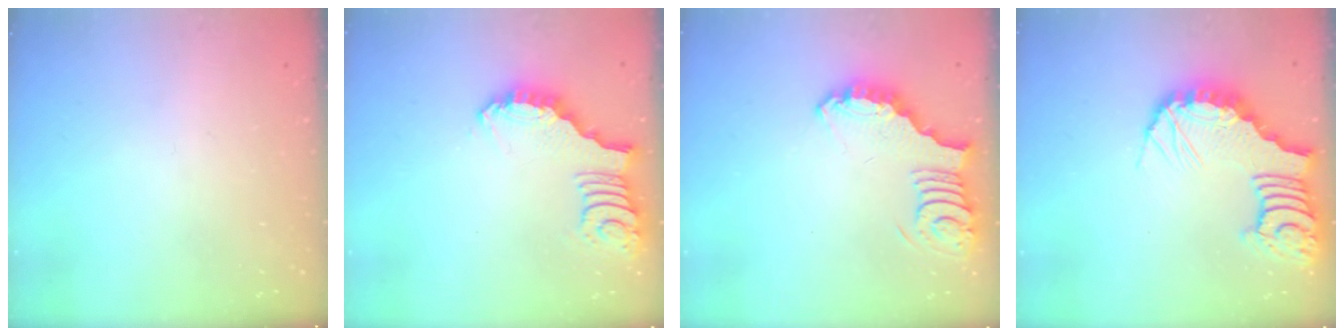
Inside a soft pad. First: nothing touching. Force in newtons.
{"total": 2.9, "press": 2.9, "slide": 0.1}
{"total": 3.8, "press": 3.8, "slide": 0.6}
{"total": 13.8, "press": 13.7, "slide": 1.8}